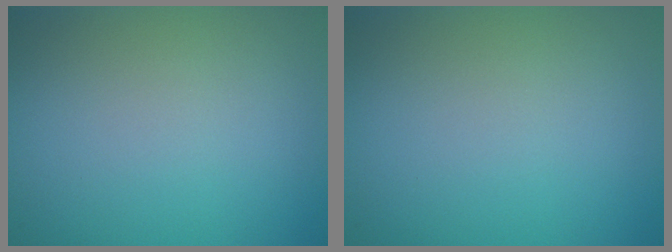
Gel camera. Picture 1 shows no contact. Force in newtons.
{"total": 0.0}